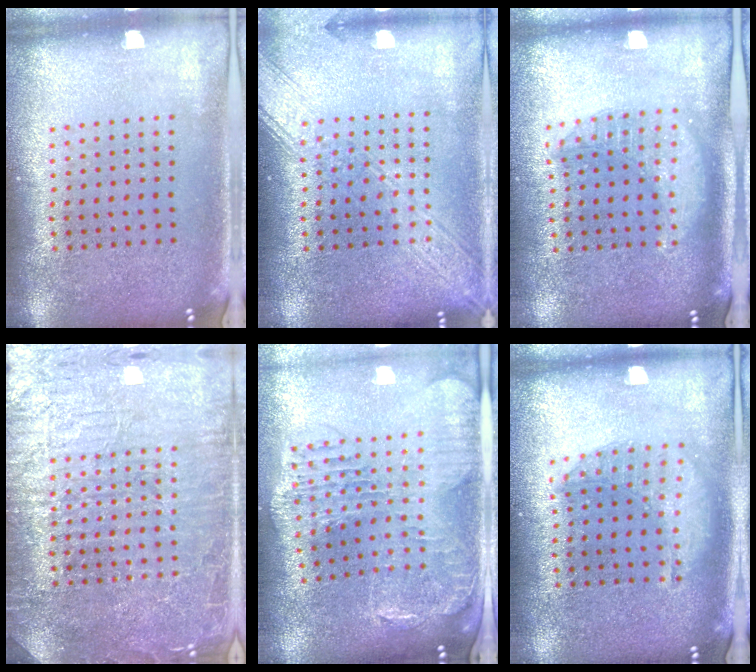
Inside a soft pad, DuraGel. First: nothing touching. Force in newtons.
{"total": 3.3, "press": 3.2, "slide": 0.4}
{"total": 1.6, "press": 1.4, "slide": 0.7}
{"total": 5.1, "press": 5.0, "slide": 0.8}
{"total": 1.9, "press": 1.8, "slide": 0.7}
{"total": 1.4, "press": 1.3, "slide": 0.3}